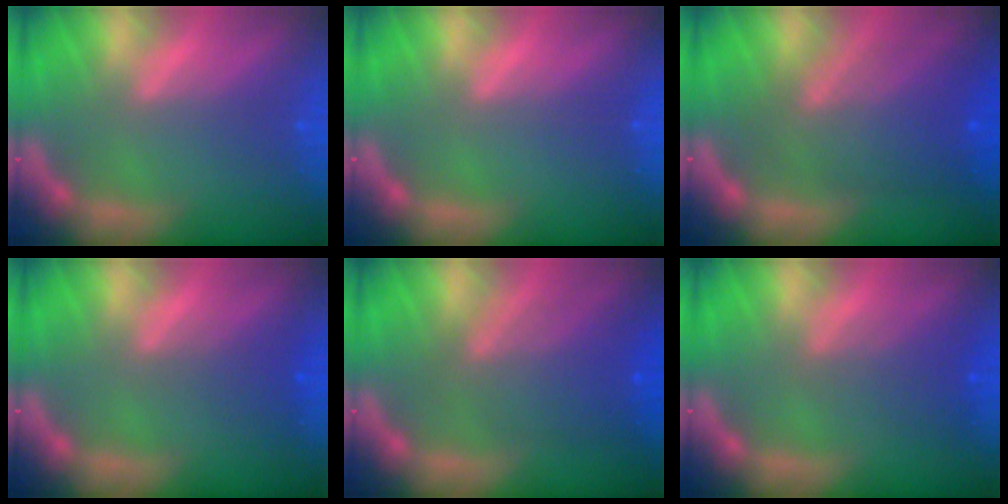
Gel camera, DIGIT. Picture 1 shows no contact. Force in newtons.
{"total": 0.0}
{"total": 7.5}
{"total": 2.0}
{"total": 6.0}
{"total": 2.9}